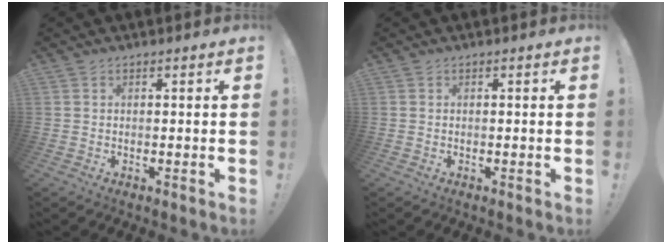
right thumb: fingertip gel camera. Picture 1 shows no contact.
{"total": 0.0}